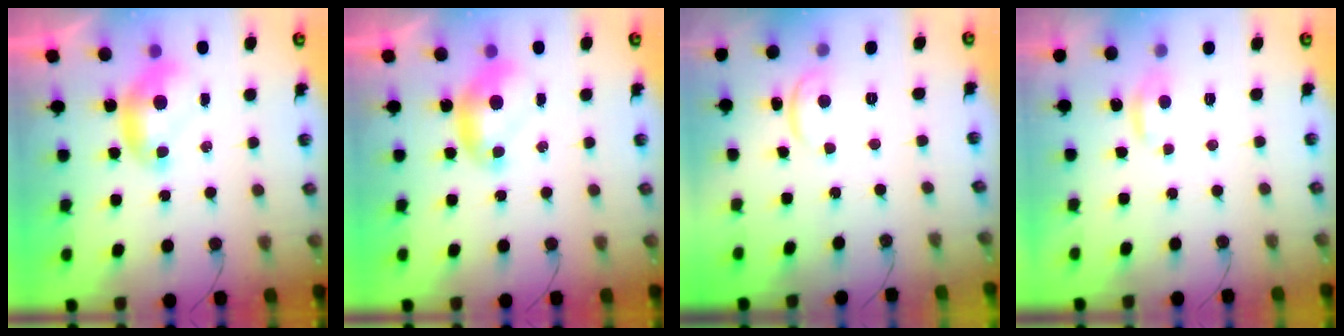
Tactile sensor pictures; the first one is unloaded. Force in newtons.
{"total": 0.0}
{"total": 1.0, "press": 0.9, "slide": 0.5}
{"total": 1.0, "press": 0.8, "slide": 0.5}